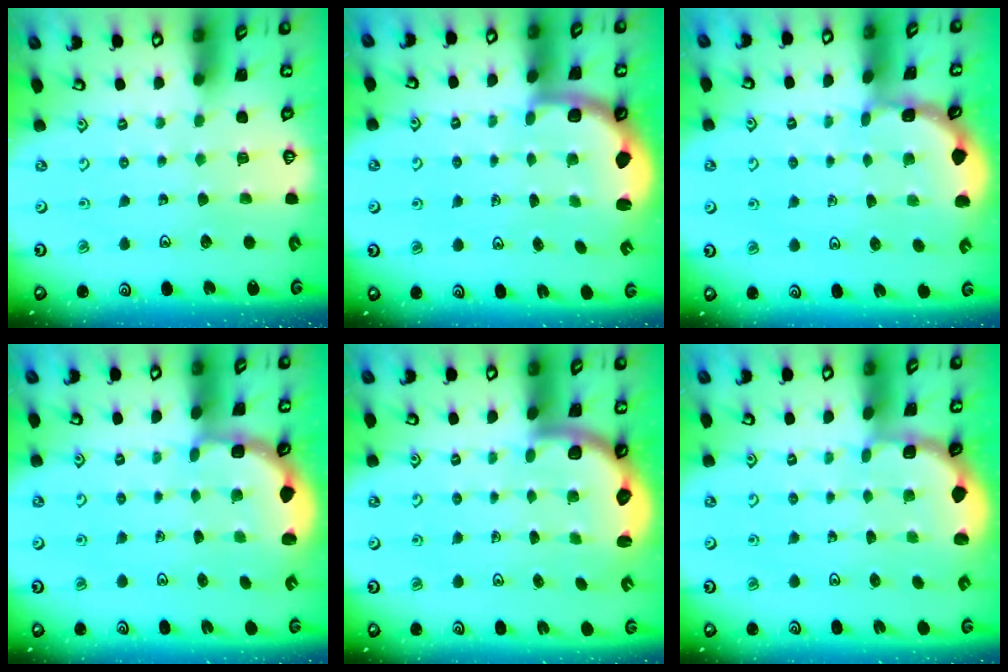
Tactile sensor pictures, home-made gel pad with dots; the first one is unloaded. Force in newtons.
{"total": 2.3, "press": 2.0, "slide": 1.1}
{"total": 1.7, "press": 1.7, "slide": 0.2}
{"total": 2.7, "press": 2.4, "slide": 1.4}
{"total": 2.7, "press": 2.4, "slide": 1.2}
{"total": 1.9, "press": 1.7, "slide": 0.8}